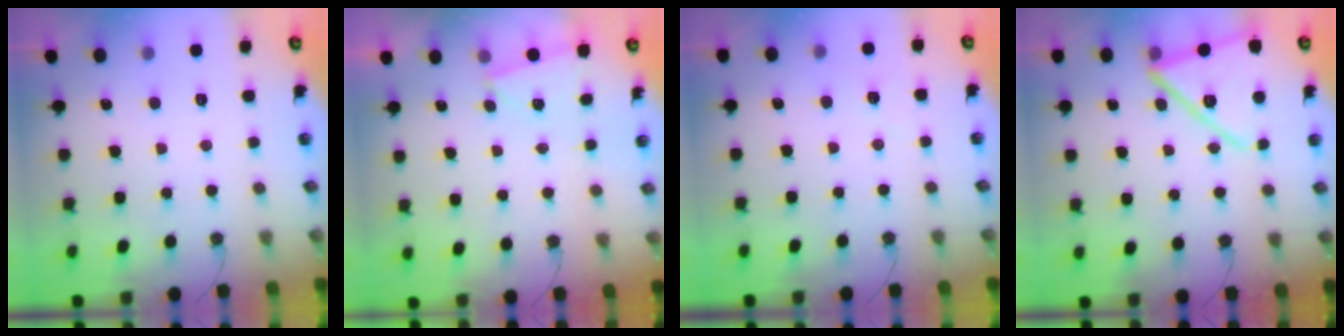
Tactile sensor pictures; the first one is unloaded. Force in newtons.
{"total": 1.6, "press": 0.8, "slide": 1.4}
{"total": 2.9, "press": 2.1, "slide": 2.0}
{"total": 15.0, "press": 15.0, "slide": 1.4}